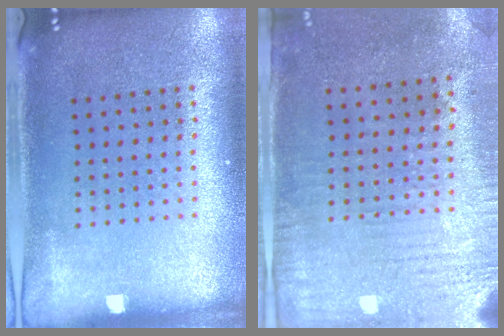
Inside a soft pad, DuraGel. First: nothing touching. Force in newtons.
{"total": 3.0, "press": 2.5, "slide": 1.7}